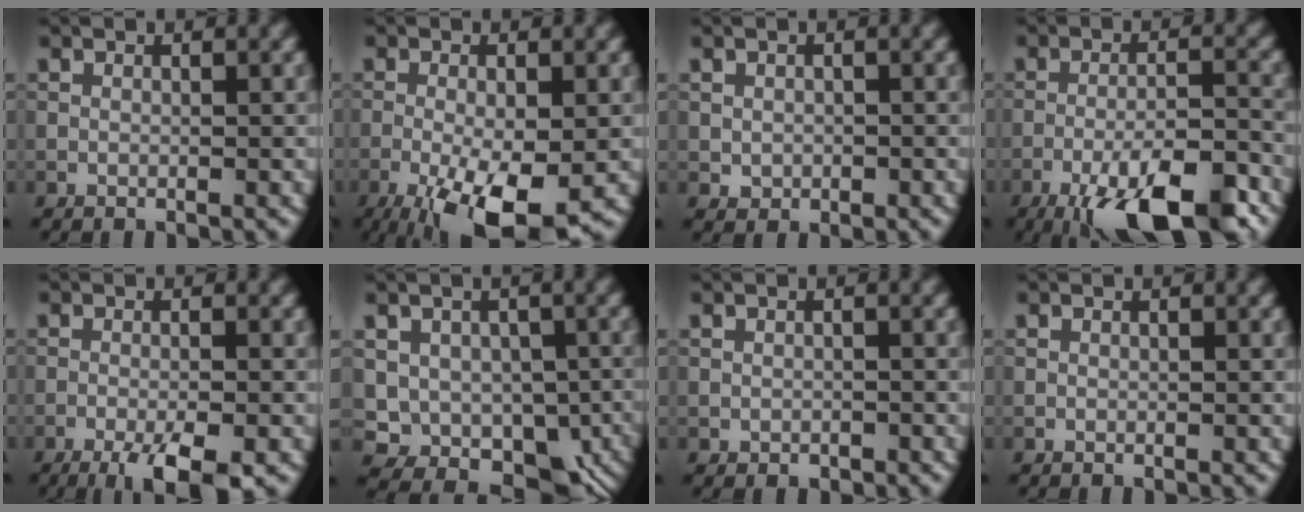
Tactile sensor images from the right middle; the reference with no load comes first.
{"total": 8.7, "force": [-3.7, 2.7, 7.3], "torque": [-0.130, -0.016, -0.054]}
{"total": 1.2, "force": [-0.1, 1.0, 0.5], "torque": [-0.007, -0.005, -0.001]}
{"total": 11.4, "force": [-7.3, 3.1, 8.2], "torque": [-0.139, -0.010, -0.119]}
{"total": 5.3, "force": [-3.1, 1.1, 4.1], "torque": [-0.068, -0.005, -0.051]}
{"total": 8.6, "force": [-1.3, 7.2, 4.5], "torque": [-0.046, -0.016, -0.010]}
{"total": 0.8, "force": [-0.3, 0.6, 0.4], "torque": [-0.004, -0.004, -0.005]}
{"total": 0.0}